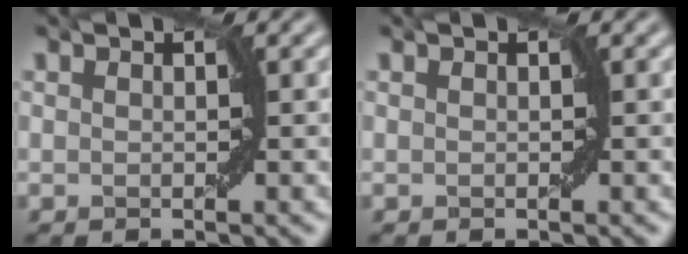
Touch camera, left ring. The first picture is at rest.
{"total": 0.0}